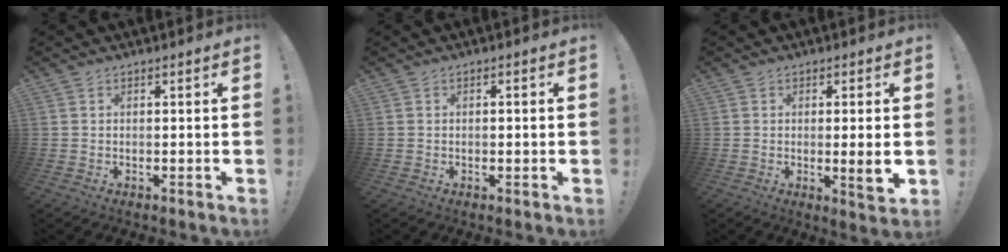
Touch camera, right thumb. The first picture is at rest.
{"total": 0.9, "force": [-0.2, 0.3, 0.8], "torque": [-0.008, 0.001, -0.006]}
{"total": 5.9, "force": [-0.3, 0.1, 5.8], "torque": [-0.071, -0.016, -0.006]}